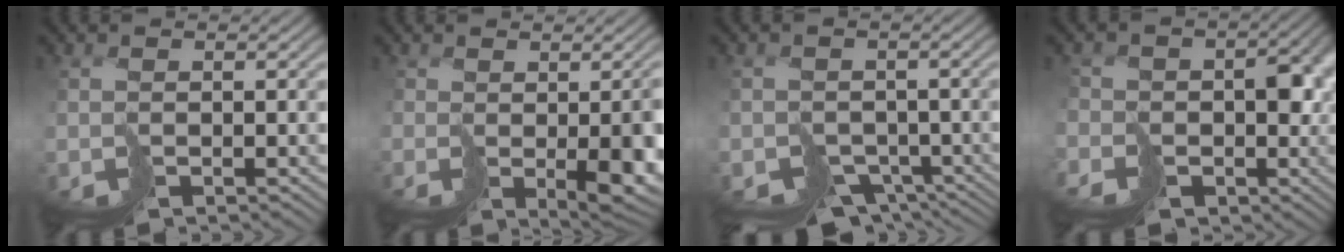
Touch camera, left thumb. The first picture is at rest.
{"total": 5.5, "force": [-1.1, 2.3, 4.8], "torque": [-0.068, -0.029, 0.012]}
{"total": 6.1, "force": [-3.7, 4.5, 1.7], "torque": [-0.020, -0.023, -0.040]}
{"total": 8.5, "force": [-3.0, 7.3, 3.1], "torque": [-0.058, -0.016, -0.061]}